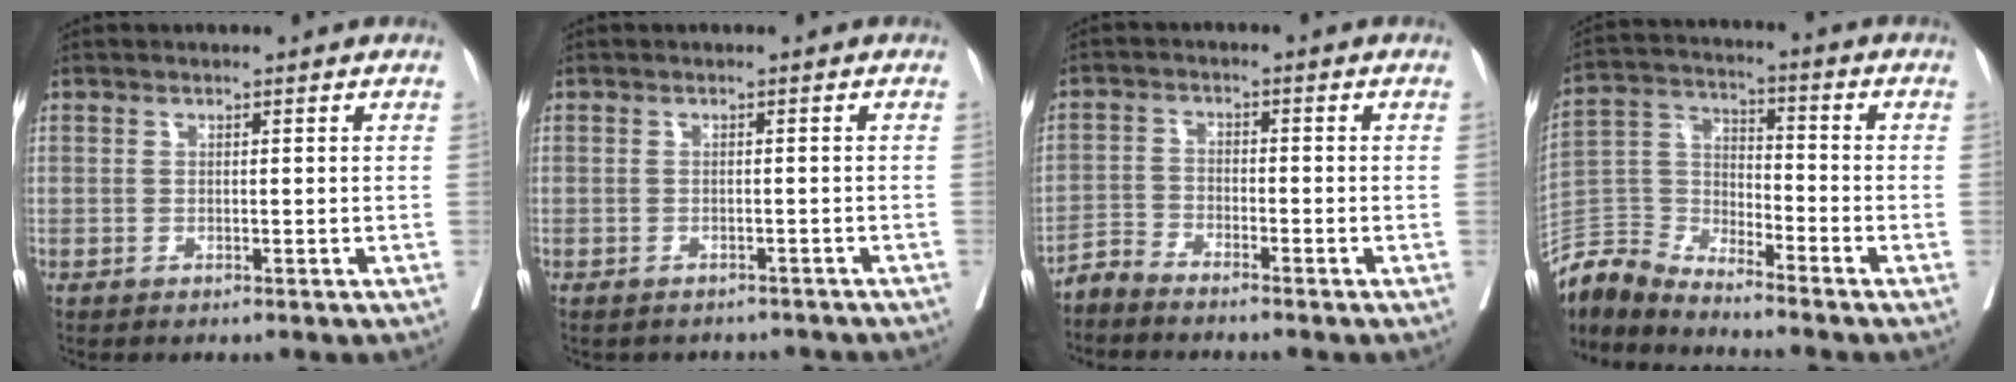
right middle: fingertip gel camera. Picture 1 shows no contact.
{"total": 5.0, "force": [-4.5, 2.0, 0.9], "torque": [-0.005, 0.005, -0.047]}
{"total": 2.9, "force": [-2.9, 0.2, 0.2], "torque": [-0.001, -0.009, -0.061]}
{"total": 8.5, "force": [-8.4, 0.4, 0.5], "torque": [-0.014, 0.014, -0.174]}